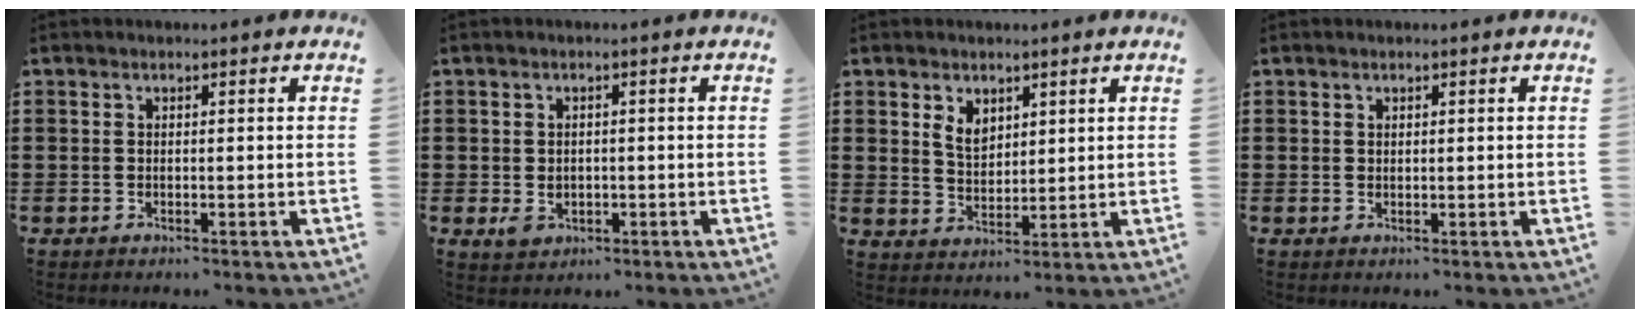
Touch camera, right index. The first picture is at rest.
{"total": 2.2, "force": [-0.6, 1.7, 1.2], "torque": [-0.025, 0.002, -0.011]}
{"total": 3.8, "force": [2.1, 2.6, 1.9], "torque": [-0.046, 0.010, 0.038]}
{"total": 0.6, "force": [0.4, 0.4, 0.1], "torque": [-0.004, 0.001, 0.009]}